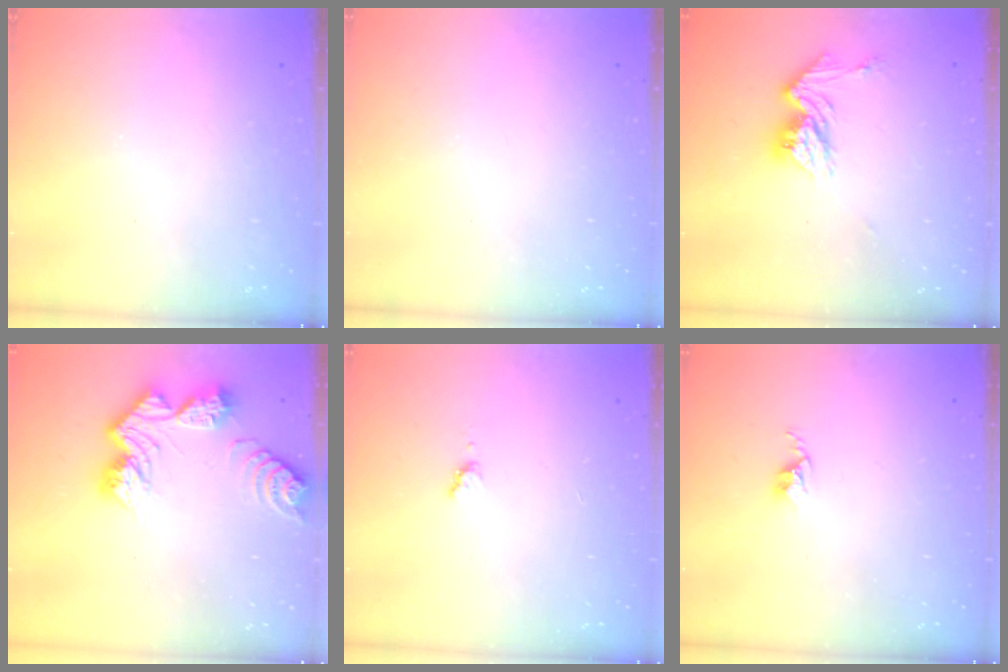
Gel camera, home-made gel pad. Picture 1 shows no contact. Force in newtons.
{"total": 0.0}
{"total": 11.2, "press": 11.2, "slide": 0.9}
{"total": 13.0, "press": 13.0, "slide": 1.1}
{"total": 4.4, "press": 4.4, "slide": 0.3}
{"total": 2.6, "press": 2.6, "slide": 0.4}